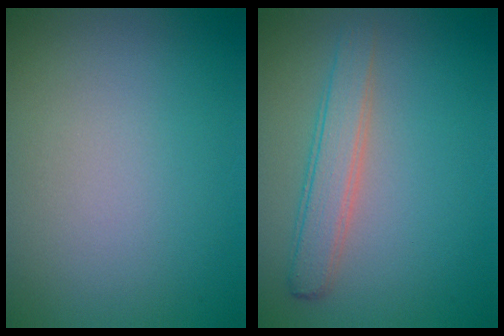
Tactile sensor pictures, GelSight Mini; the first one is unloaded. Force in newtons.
{"total": 3.0, "press": 3.0, "slide": 0.1}